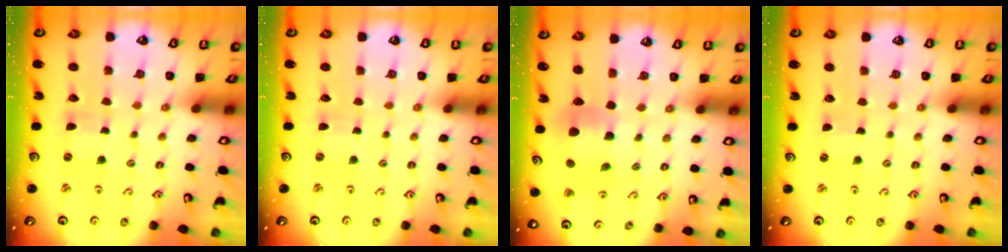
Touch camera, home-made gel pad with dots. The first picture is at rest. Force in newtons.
{"total": 0.0}
{"total": 7.4, "press": 7.4, "slide": 0.8}
{"total": 0.0}